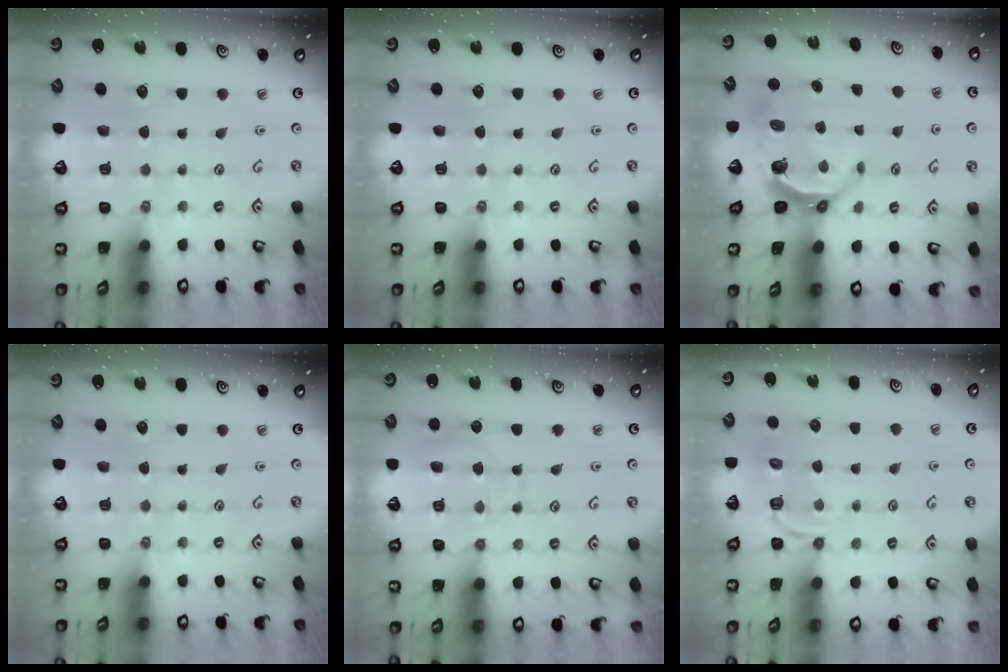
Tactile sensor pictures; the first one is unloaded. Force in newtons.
{"total": 0.0}
{"total": 6.7, "press": 5.3, "slide": 4.2}
{"total": 0.0}
{"total": 9.7, "press": 9.7, "slide": 0.8}
{"total": 5.5, "press": 5.3, "slide": 1.7}